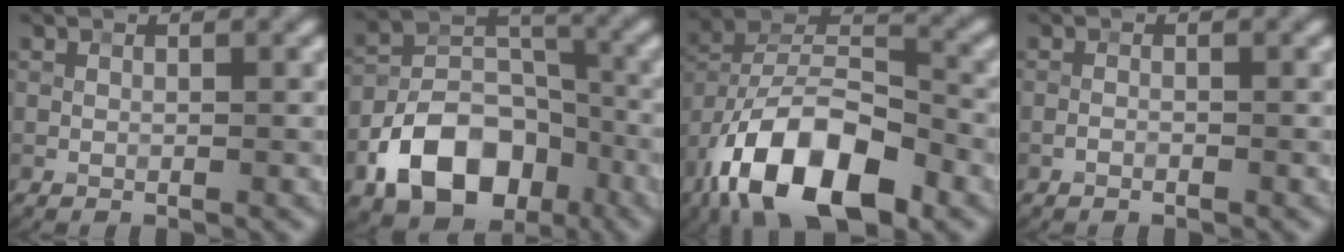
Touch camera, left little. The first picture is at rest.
{"total": 9.7, "force": [-5.1, 6.1, 5.5], "torque": [-0.092, 0.003, -0.096]}
{"total": 13.3, "force": [-7.8, 5.7, 9.1], "torque": [-0.161, 0.005, -0.148]}
{"total": 0.7, "force": [-0.7, 0.1, 0.1], "torque": [0.000, 0.001, -0.014]}